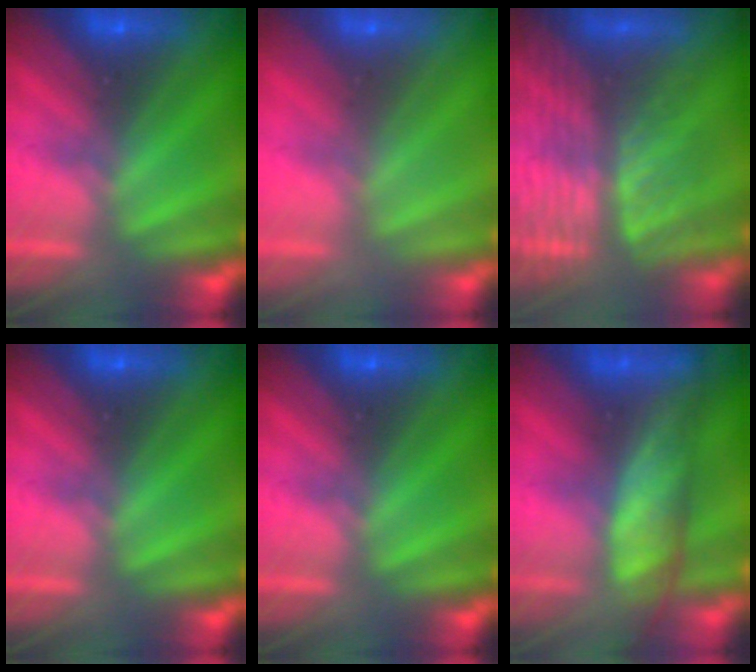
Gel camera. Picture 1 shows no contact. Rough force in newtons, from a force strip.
{"total": 3.4}
{"total": 7.8}
{"total": 0.0}
{"total": 0.0}
{"total": 8.0}